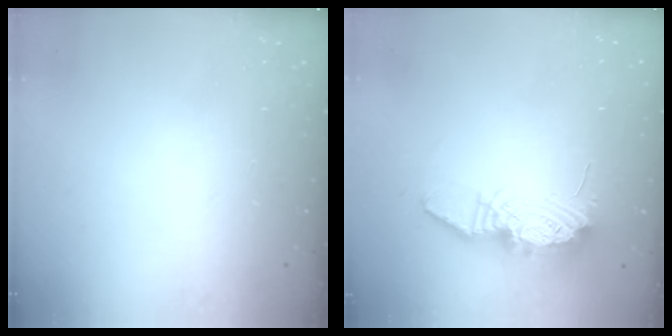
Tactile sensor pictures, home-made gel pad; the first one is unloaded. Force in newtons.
{"total": 12.1, "press": 12.1, "slide": 0.8}